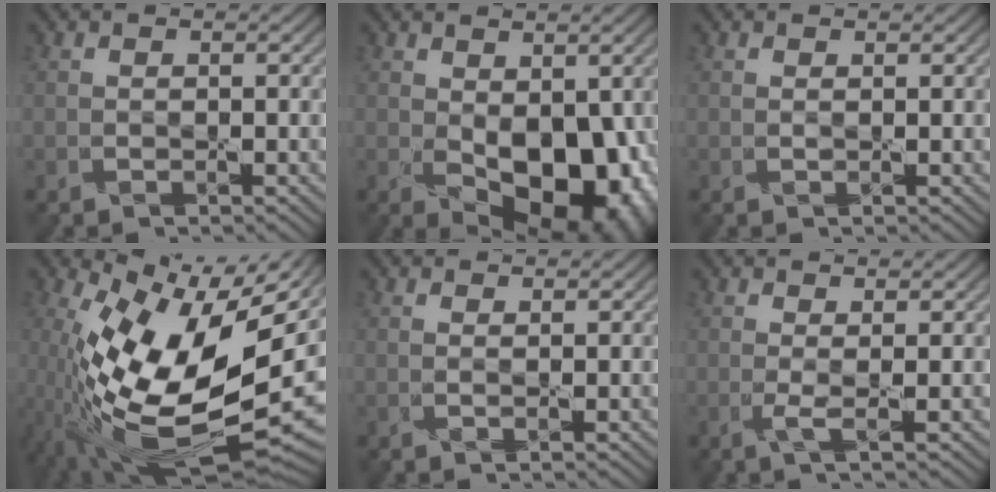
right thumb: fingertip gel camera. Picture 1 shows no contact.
{"total": 12.4, "force": [-2.0, 7.4, 9.8], "torque": [-0.144, -0.039, -0.005]}
{"total": 0.0}
{"total": 18.8, "force": [-2.4, 8.0, 16.9], "torque": [-0.301, -0.032, -0.039]}
{"total": 0.6, "force": [0.6, 0.0, 0.2], "torque": [-0.007, 0.000, 0.009]}
{"total": 1.5, "force": [0.3, 0.2, 1.4], "torque": [-0.033, 0.001, 0.001]}